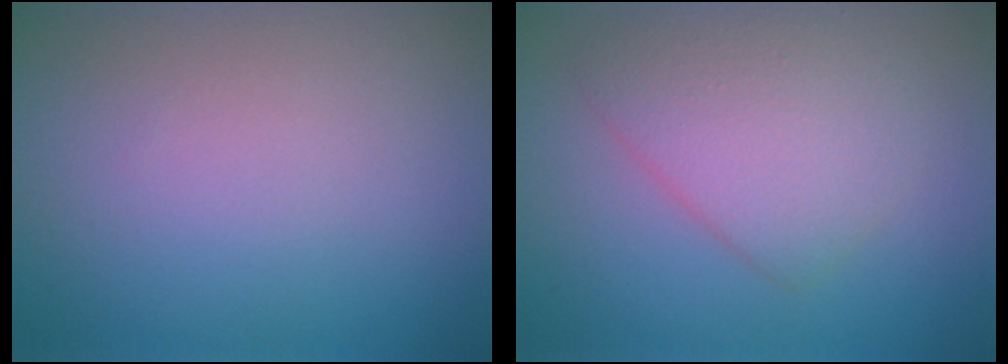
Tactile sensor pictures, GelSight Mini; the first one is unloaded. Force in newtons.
{"total": 4.1, "press": 4.1, "slide": 0.1}